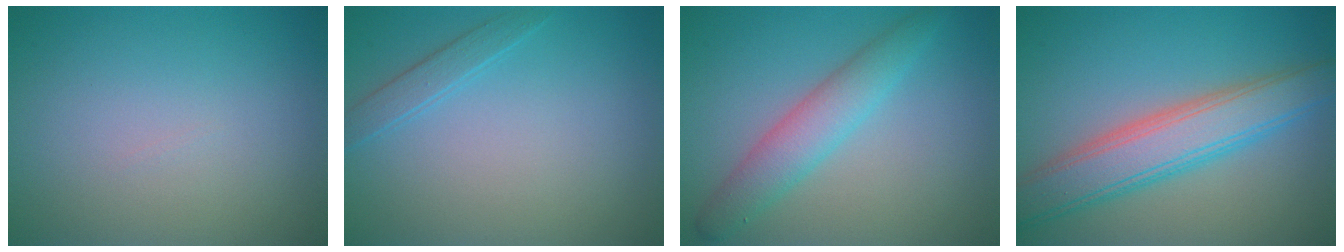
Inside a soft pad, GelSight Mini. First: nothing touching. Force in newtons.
{"total": 1.4, "press": 1.4, "slide": 0.1}
{"total": 3.8, "press": 3.8, "slide": 0.1}
{"total": 6.3, "press": 6.3, "slide": 0.3}